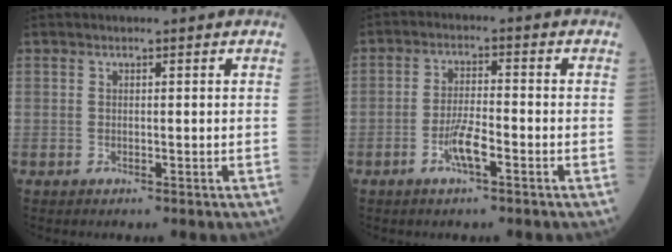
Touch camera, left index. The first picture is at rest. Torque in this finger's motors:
{"motor_torque": [0.00, 0.15, 0.12, 0.03]}